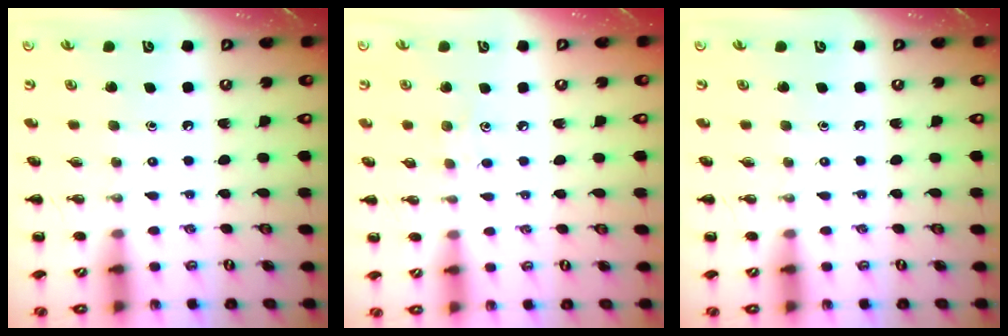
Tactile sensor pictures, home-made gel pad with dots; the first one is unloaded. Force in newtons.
{"total": 4.5, "press": 4.3, "slide": 1.2}
{"total": 0.0}